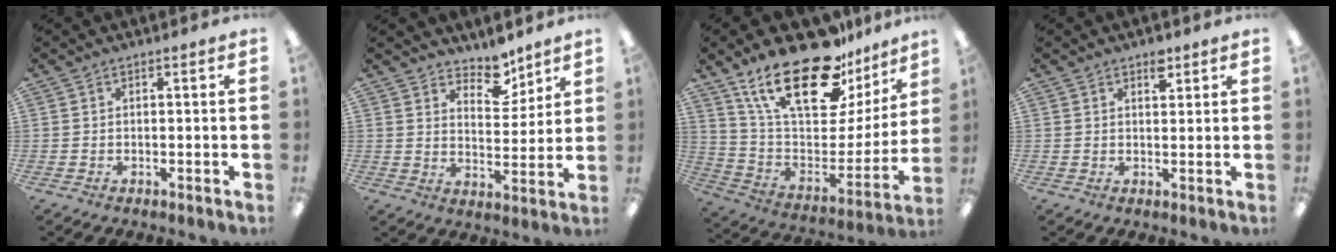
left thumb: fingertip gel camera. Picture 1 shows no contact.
{"total": 8.1, "force": [6.9, 3.5, 2.4], "torque": [-0.021, -0.051, 0.123]}
{"total": 26.4, "force": [18.7, 10.5, 15.4], "torque": [-0.272, -0.121, 0.325]}
{"total": 3.2, "force": [2.2, 1.5, 1.7], "torque": [-0.004, -0.013, 0.033]}